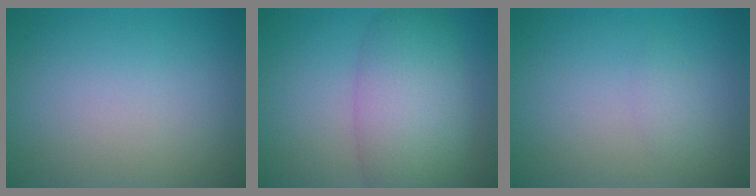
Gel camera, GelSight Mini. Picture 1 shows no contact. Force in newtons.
{"total": 7.1, "press": 7.1, "slide": 0.1}
{"total": 0.9, "press": 0.9, "slide": 0.1}